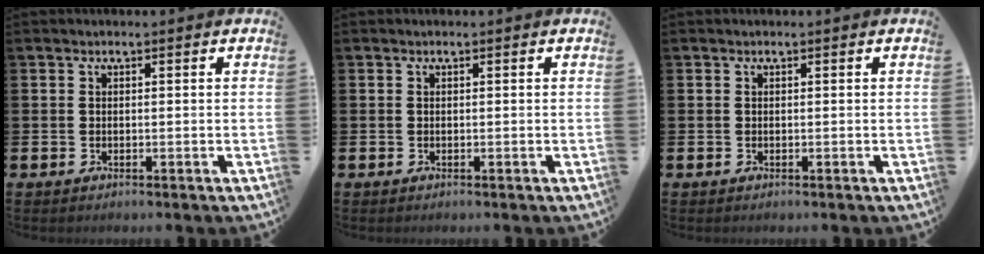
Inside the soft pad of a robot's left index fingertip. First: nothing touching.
{"total": 0.0}
{"total": 0.0}